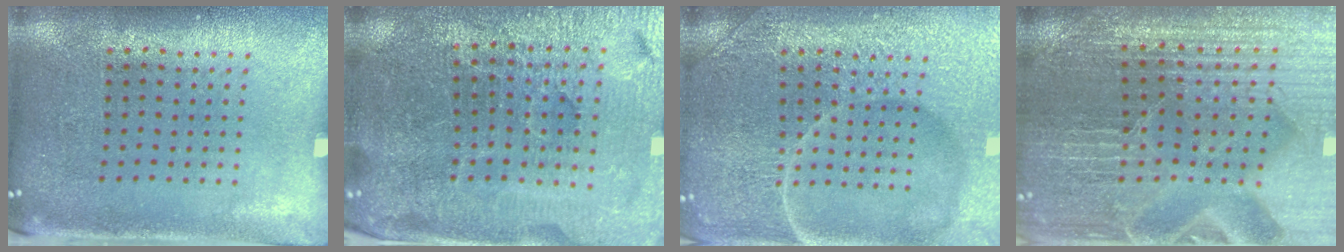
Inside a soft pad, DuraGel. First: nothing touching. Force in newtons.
{"total": 5.1, "press": 4.9, "slide": 1.5}
{"total": 6.9, "press": 6.9, "slide": 0.7}
{"total": 4.5, "press": 4.4, "slide": 1.3}